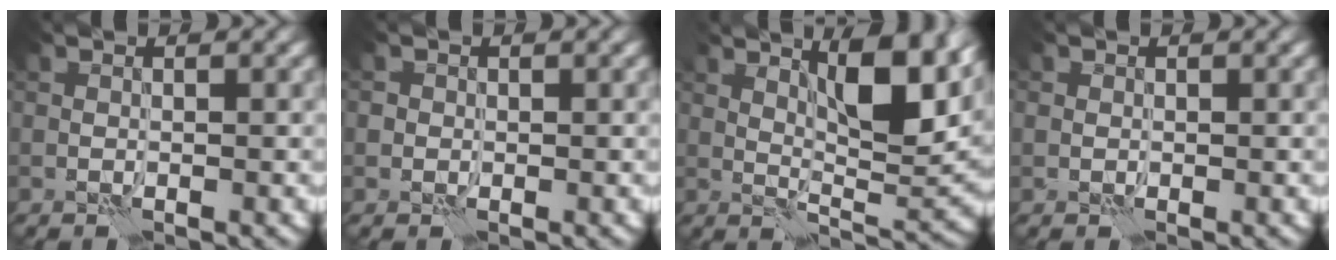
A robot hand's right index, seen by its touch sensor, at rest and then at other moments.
{"total": 0.8, "force": [0.1, 0.8, 0.0], "torque": [0.005, 0.000, -0.002]}
{"total": 8.0, "force": [3.7, 2.2, 6.7], "torque": [-0.104, -0.002, 0.063]}
{"total": 0.6, "force": [0.2, 0.5, 0.0], "torque": [0.002, -0.001, 0.002]}